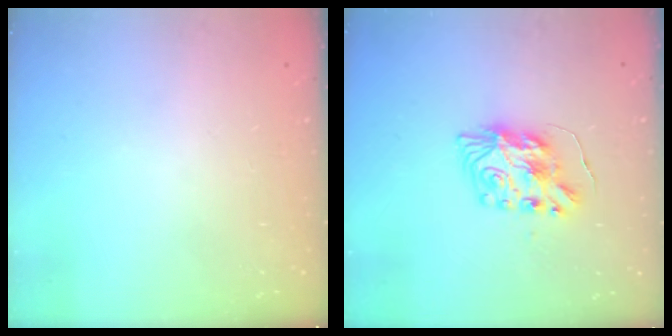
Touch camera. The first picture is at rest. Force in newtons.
{"total": 9.1, "press": 9.1, "slide": 0.6}